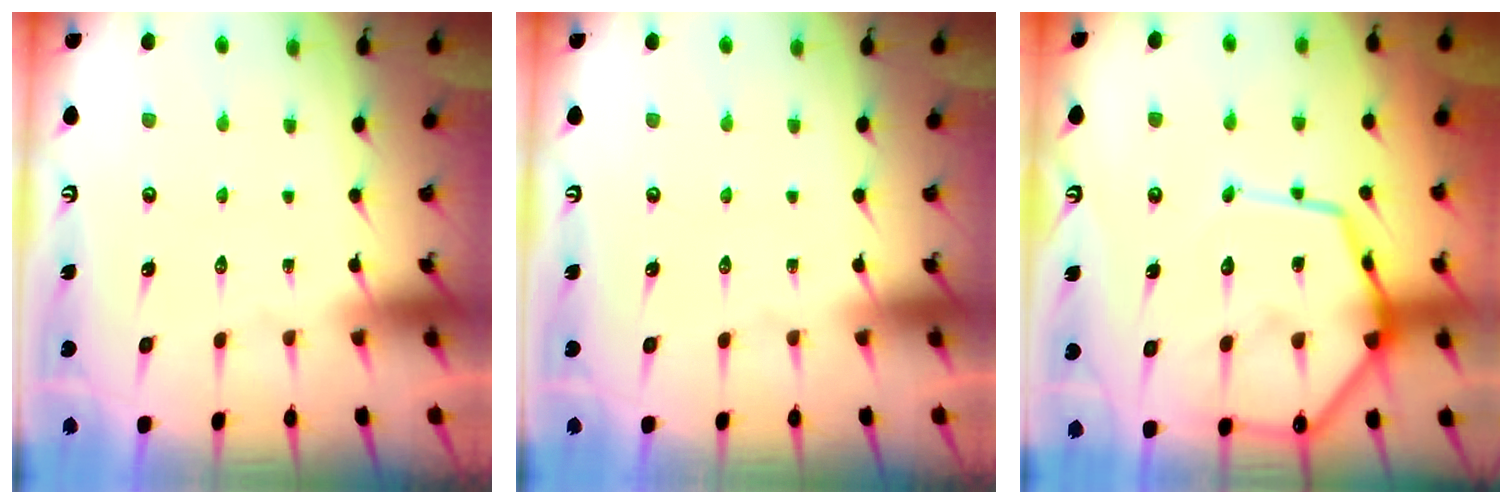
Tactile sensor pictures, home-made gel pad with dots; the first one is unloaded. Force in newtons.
{"total": 0.0}
{"total": 15.1, "press": 15.0, "slide": 1.5}